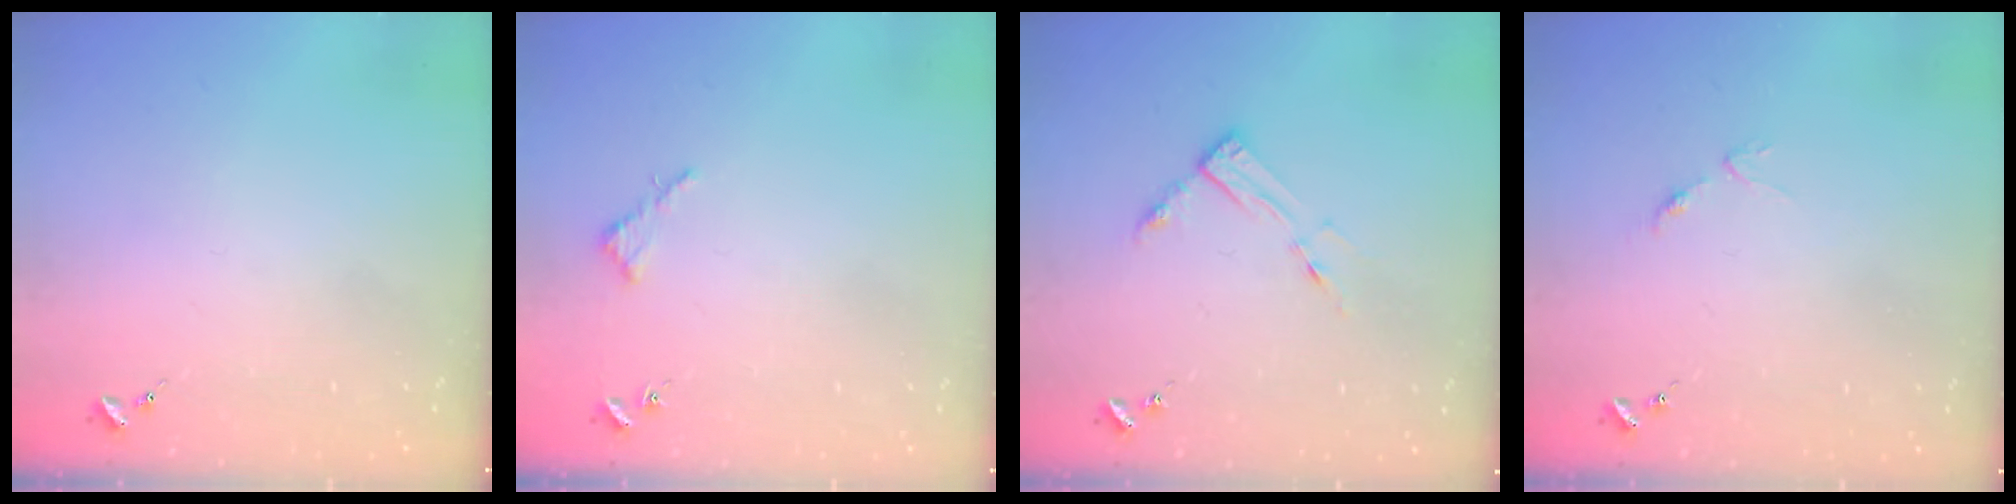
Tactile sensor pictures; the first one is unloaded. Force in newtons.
{"total": 2.6, "press": 2.6, "slide": 0.2}
{"total": 7.4, "press": 7.4, "slide": 0.6}
{"total": 3.7, "press": 3.7, "slide": 0.3}